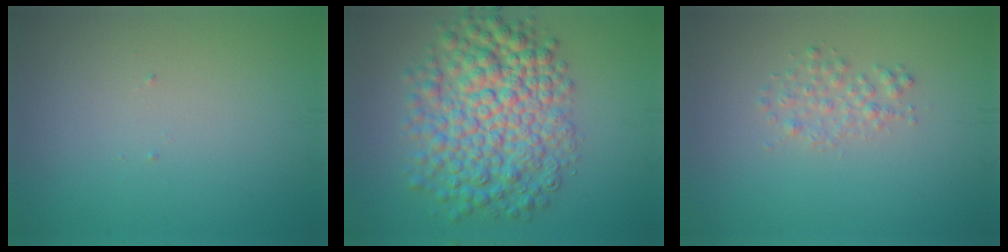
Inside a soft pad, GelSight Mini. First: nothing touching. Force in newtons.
{"total": 8.7, "press": 8.7, "slide": 0.2}
{"total": 1.6, "press": 1.6, "slide": 0.1}